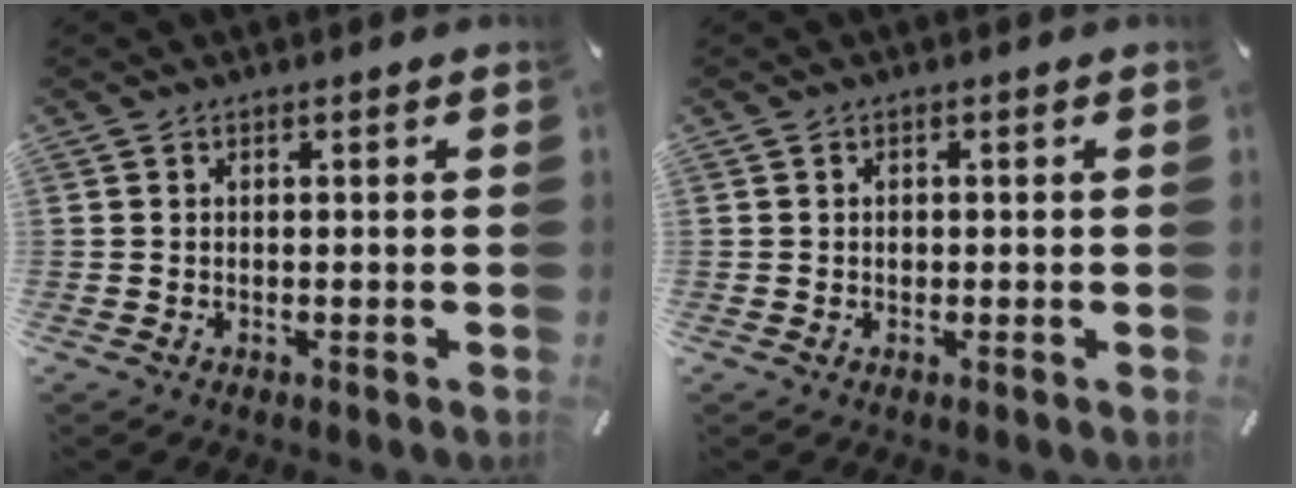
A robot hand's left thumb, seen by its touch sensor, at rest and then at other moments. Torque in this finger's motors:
{"motor_torque": [-0.04, 0.21, 0.20, -0.24, 0.00]}